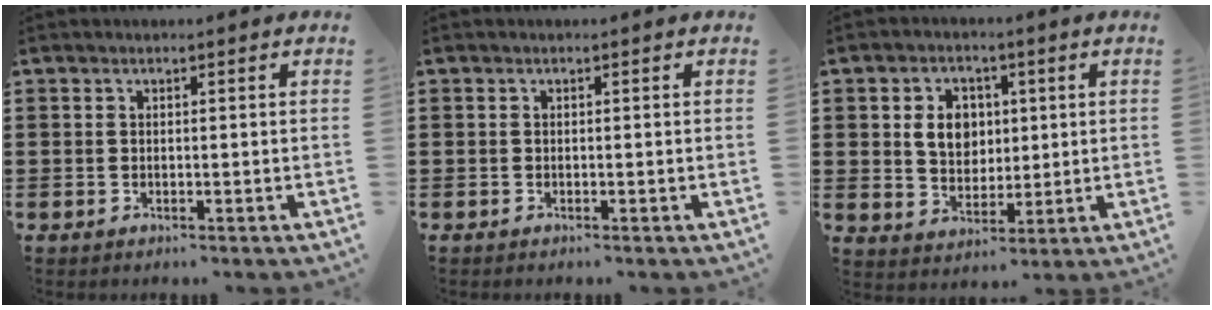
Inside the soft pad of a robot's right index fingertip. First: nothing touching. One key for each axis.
{"total": 0.0}
{"total": 6.2, "fx": 1.3, "fy": 5.0, "fz": 3.4, "tx": -0.079, "ty": 0.014, "tz": 0.018}